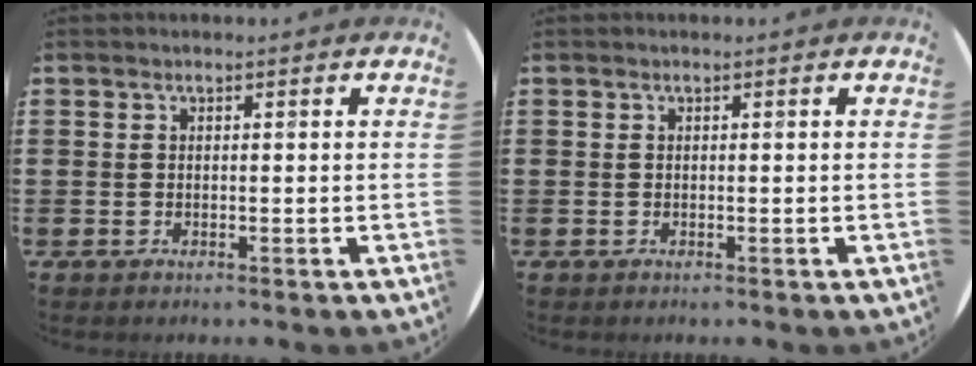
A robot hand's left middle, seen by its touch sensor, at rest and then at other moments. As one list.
[{"total": 0.0}]